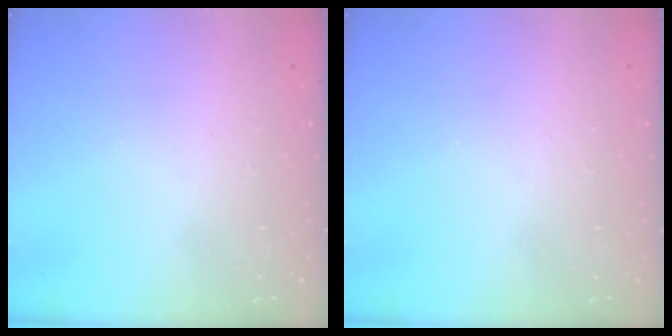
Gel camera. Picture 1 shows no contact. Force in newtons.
{"total": 0.0}